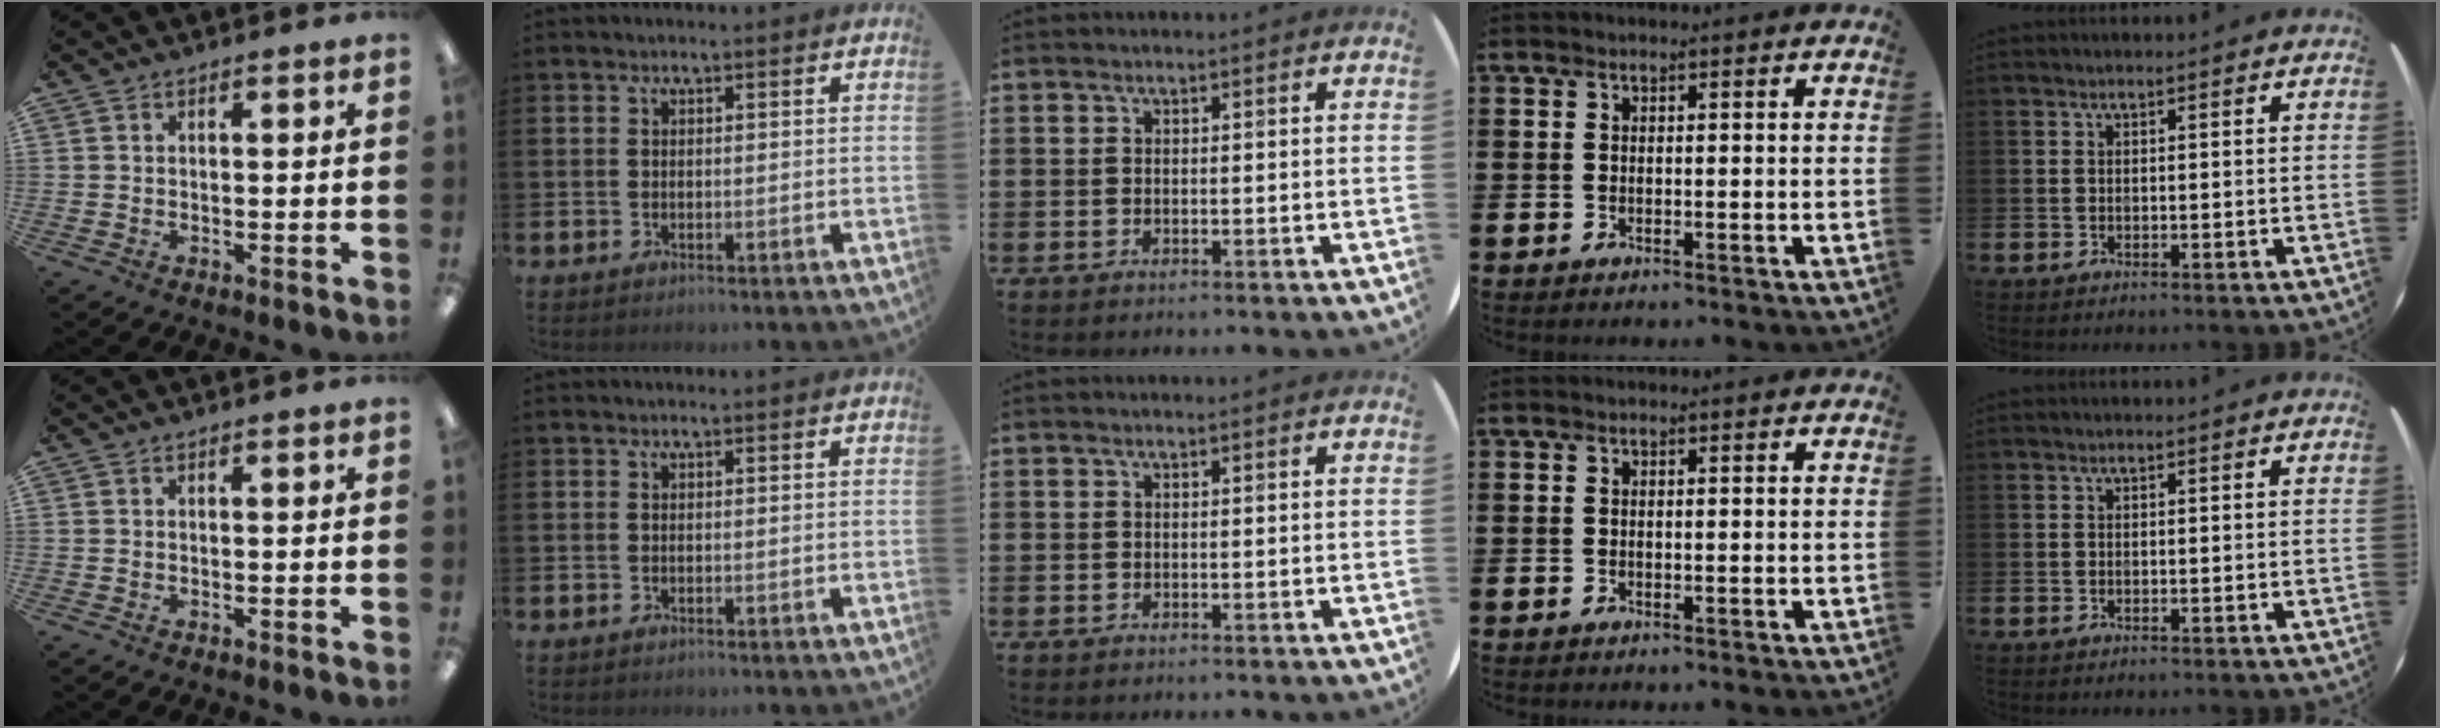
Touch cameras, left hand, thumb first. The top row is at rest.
{}